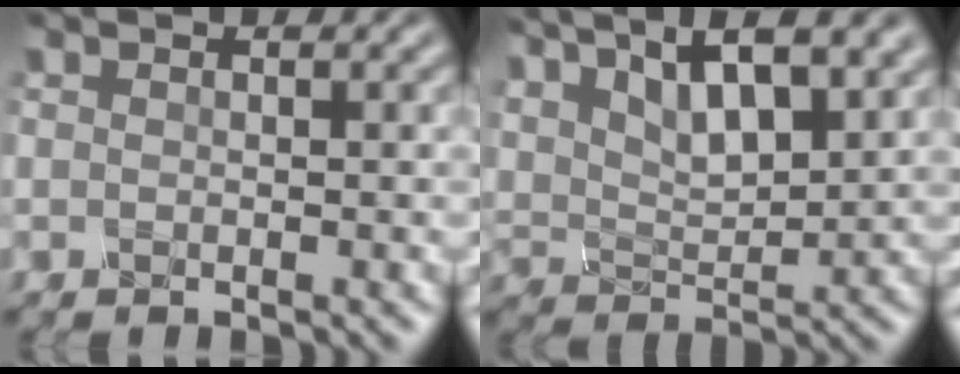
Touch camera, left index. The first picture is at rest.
{"total": 12.4, "force": [7.5, 5.0, 8.5], "torque": [-0.170, 0.035, 0.110]}